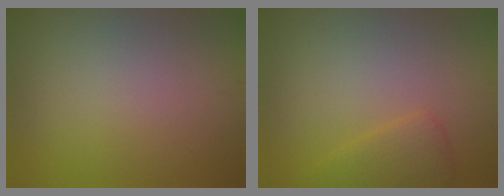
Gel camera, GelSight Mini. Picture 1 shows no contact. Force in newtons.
{"total": 2.4, "press": 2.4, "slide": 0.1}